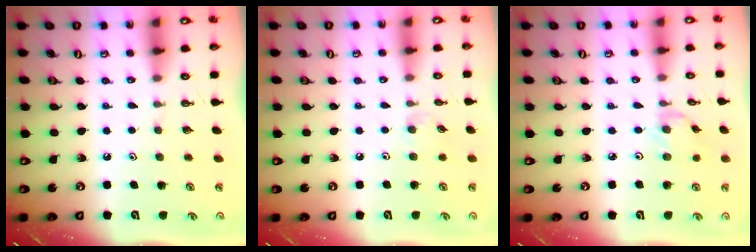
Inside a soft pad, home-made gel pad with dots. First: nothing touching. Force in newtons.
{"total": 3.4, "press": 3.3, "slide": 0.5}
{"total": 0.6, "press": 0.5, "slide": 0.3}